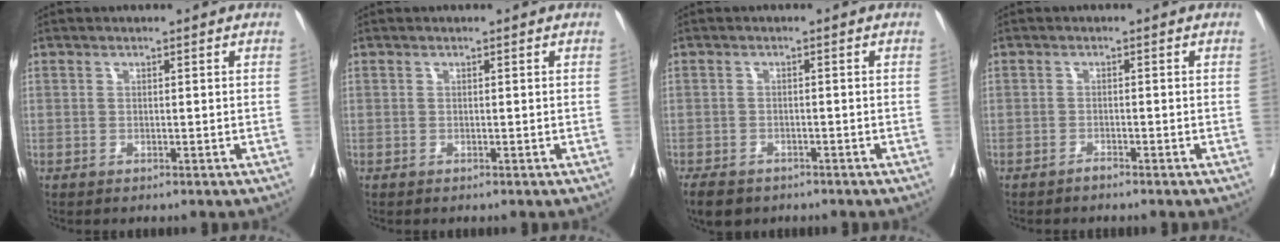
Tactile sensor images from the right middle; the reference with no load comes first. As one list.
[{"total": 0.0}, {"total": 5.7, "force": [-4.3, 3.0, 2.2], "torque": [-0.036, -0.005, -0.064]}, {"total": 0.8, "force": [-0.7, -0.1, 0.2], "torque": [-0.010, -0.003, -0.013]}]